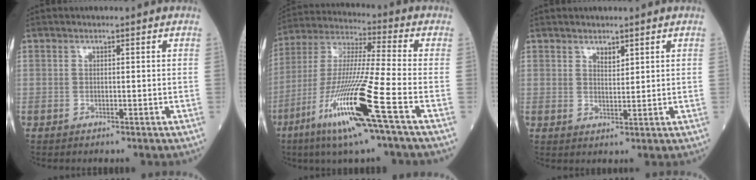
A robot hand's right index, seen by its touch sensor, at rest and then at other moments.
{"total": 17.6, "force": [-8.0, -1.0, 15.6], "torque": [-0.336, -0.038, -0.154]}
{"total": 1.7, "force": [1.3, 0.6, 0.9], "torque": [-0.017, -0.002, 0.028]}